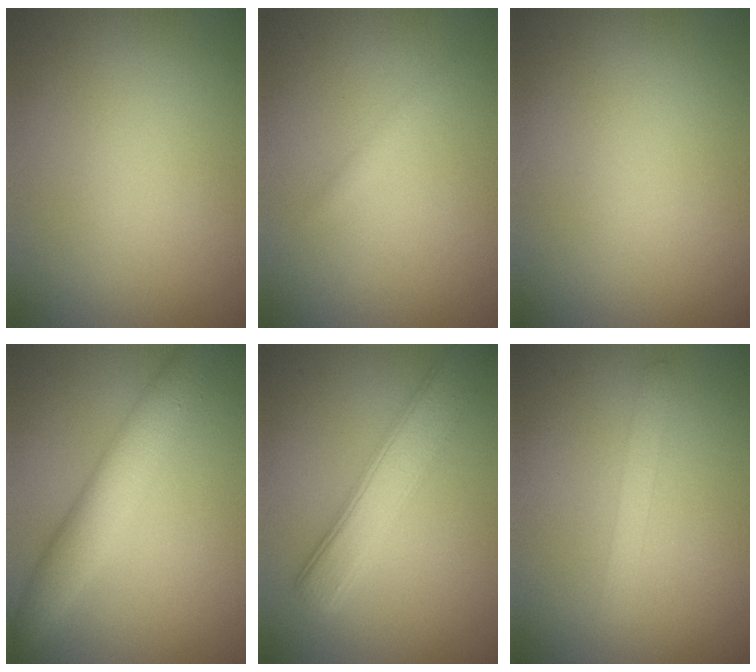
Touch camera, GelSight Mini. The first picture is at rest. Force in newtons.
{"total": 0.6, "press": 0.6, "slide": 0.0}
{"total": 0.0}
{"total": 4.8, "press": 4.8, "slide": 0.3}
{"total": 5.0, "press": 5.0, "slide": 0.2}
{"total": 1.5, "press": 1.4, "slide": 0.1}